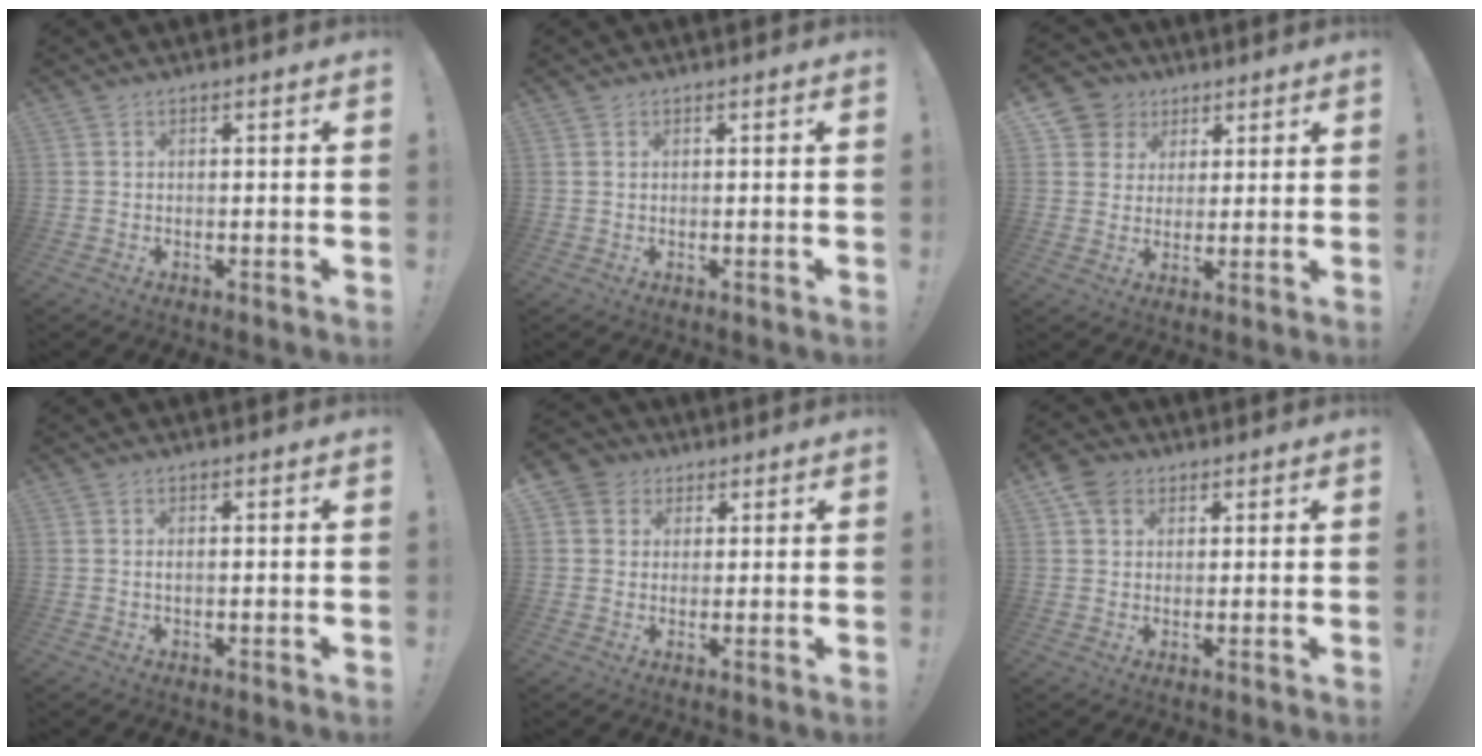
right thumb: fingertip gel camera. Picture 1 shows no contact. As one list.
[{"total": 0.8, "force": [0.5, 0.6, 0.1], "torque": [0.005, -0.002, 0.009]}, {"total": 8.3, "force": [3.3, 7.5, 1.6], "torque": [-0.029, -0.016, 0.069]}, {"total": 0.8, "force": [-0.2, 0.0, 0.8], "torque": [-0.013, 0.000, -0.004]}, {"total": 5.5, "force": [1.9, 5.0, 1.2], "torque": [-0.022, -0.003, 0.039]}, {"total": 5.7, "force": [2.7, 4.6, 2.0], "torque": [-0.032, -0.005, 0.054]}]